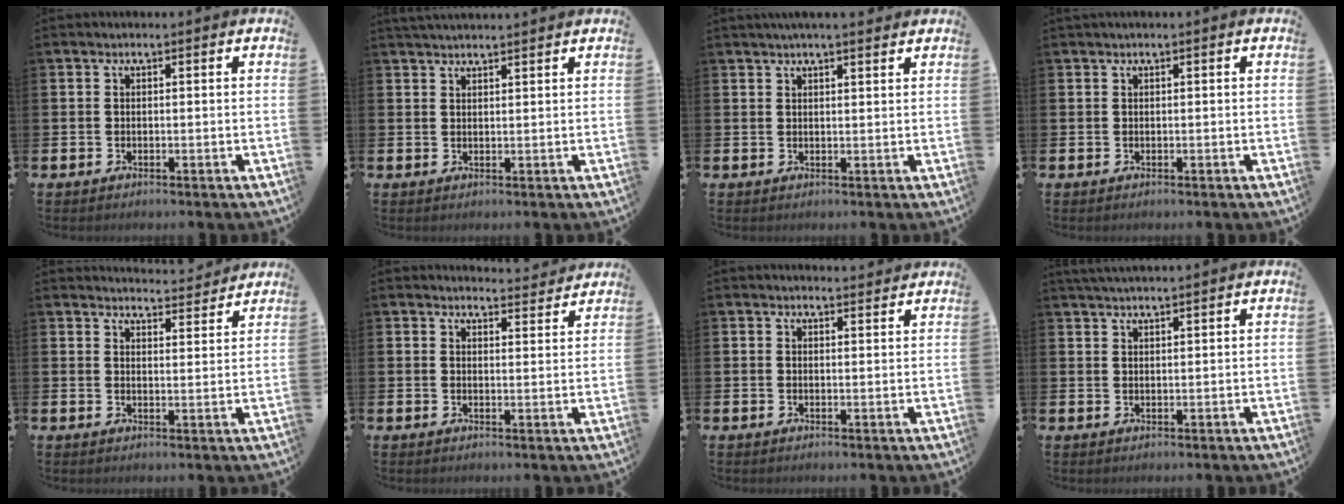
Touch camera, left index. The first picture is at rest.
{"total": 2.1, "force": [2.1, 0.0, 0.1], "torque": [-0.003, -0.007, 0.038]}
{"total": 2.9, "force": [2.7, 0.0, 1.0], "torque": [-0.012, -0.010, 0.047]}
{"total": 0.0}
{"total": 4.0, "force": [4.0, 0.2, 0.0], "torque": [0.003, -0.031, 0.069]}
{"total": 3.2, "force": [3.2, 0.2, -0.1], "torque": [0.007, -0.024, 0.056]}
{"total": 1.8, "force": [1.8, 0.1, -0.1], "torque": [0.010, -0.012, 0.030]}
{"total": 2.1, "force": [2.1, -0.2, 0.3], "torque": [-0.004, -0.007, 0.038]}